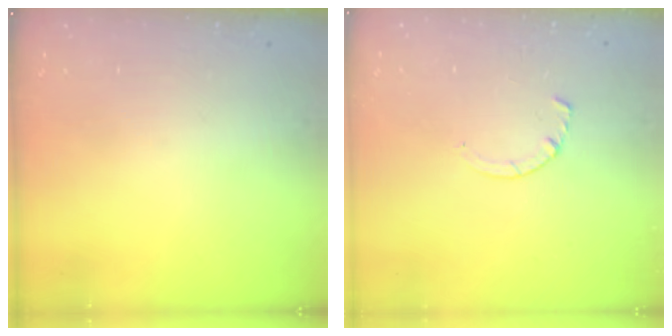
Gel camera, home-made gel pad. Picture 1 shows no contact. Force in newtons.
{"total": 2.9, "press": 2.9, "slide": 0.4}